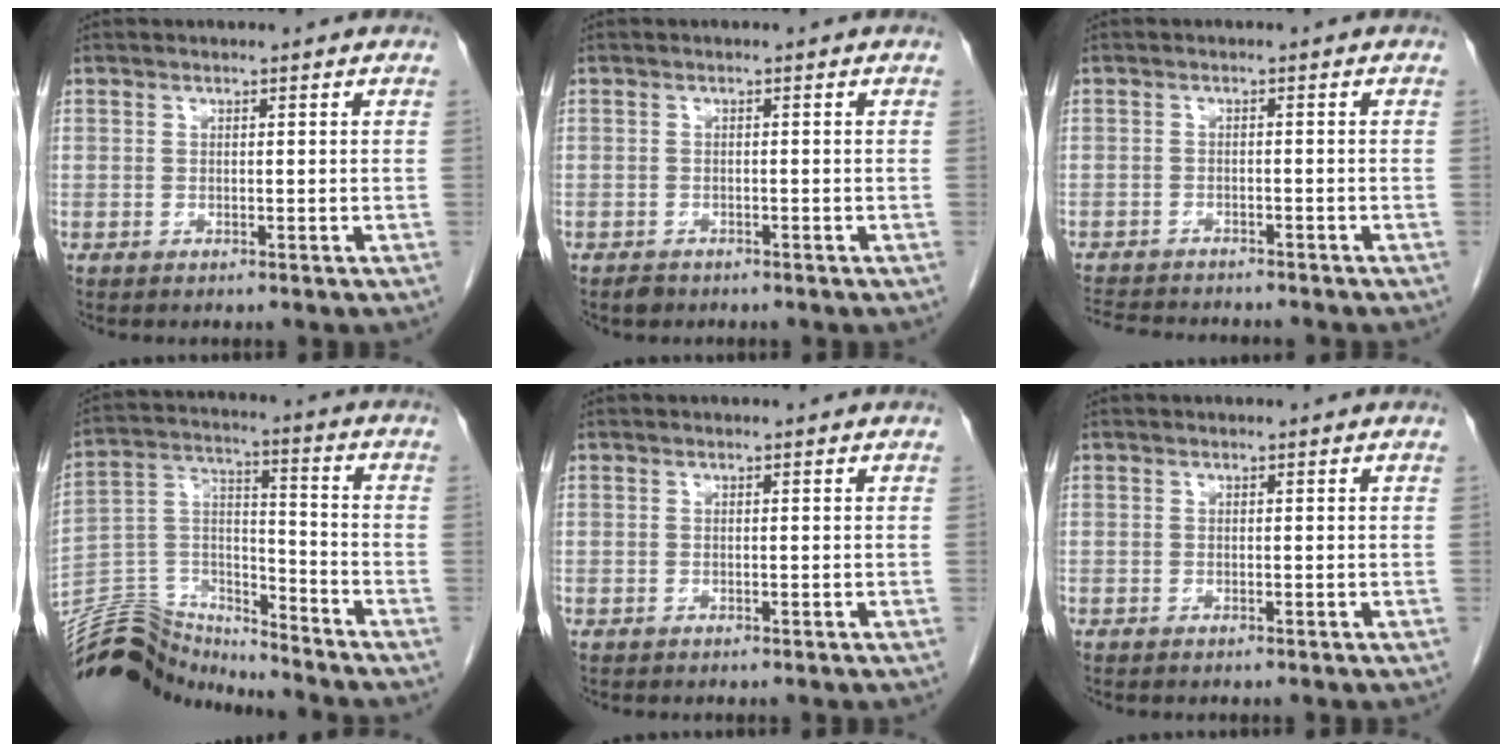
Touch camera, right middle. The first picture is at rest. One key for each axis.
{"total": 1.3, "fx": -1.0, "fy": 0.8, "fz": 0.2, "tx": -0.008, "ty": 0.000, "tz": -0.013}
{"total": 9.9, "fx": -9.0, "fy": 2.0, "fz": 3.4, "tx": -0.063, "ty": -0.004, "tz": -0.129}
{"total": 13.9, "fx": -13.9, "fy": 1.2, "fz": 0.3, "tx": -0.008, "ty": 0.052, "tz": -0.257}
{"total": 0.0}
{"total": 0.0}